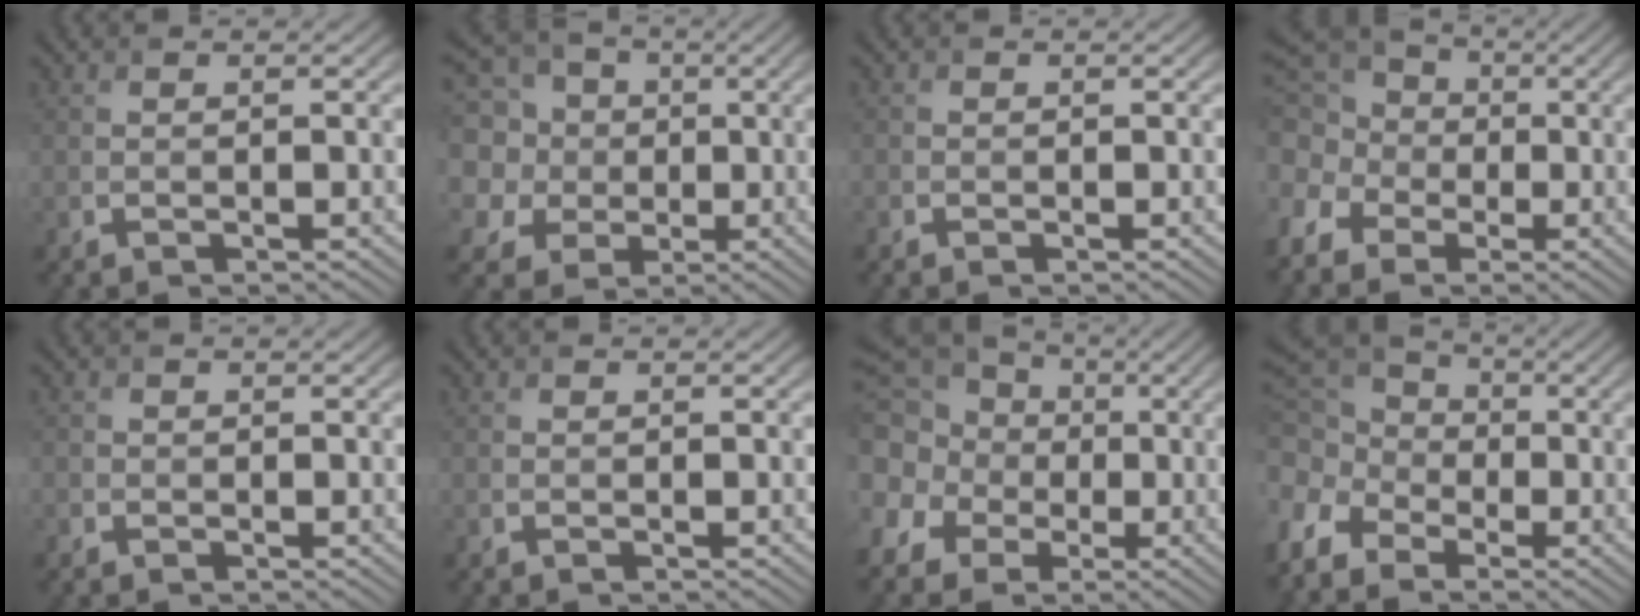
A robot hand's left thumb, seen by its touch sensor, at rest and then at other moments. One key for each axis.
{"total": 13.1, "fx": 2.9, "fy": 11.4, "fz": 5.7, "tx": -0.215, "ty": 0.029, "tz": 0.031}
{"total": 0.5, "fx": -0.4, "fy": 0.4, "fz": -0.1, "tx": 0.003, "ty": -0.004, "tz": -0.009}
{"total": 11.5, "fx": -2.4, "fy": 9.6, "fz": 5.8, "tx": -0.160, "ty": 0.004, "tz": -0.083}
{"total": 0.8, "fx": -0.4, "fy": 0.7, "fz": 0.0, "tx": 0.005, "ty": -0.005, "tz": -0.011}
{"total": 0.0}
{"total": 17.2, "fx": -0.4, "fy": 15.6, "fz": 7.1, "tx": -0.213, "ty": -0.005, "tz": -0.051}
{"total": 11.1, "fx": -5.1, "fy": 7.9, "fz": 5.8, "tx": -0.164, "ty": -0.036, "tz": -0.101}